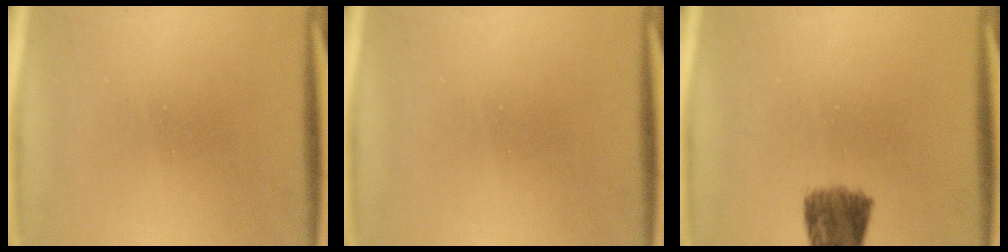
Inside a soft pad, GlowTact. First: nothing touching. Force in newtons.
{"total": 0.0}
{"total": 7.4}